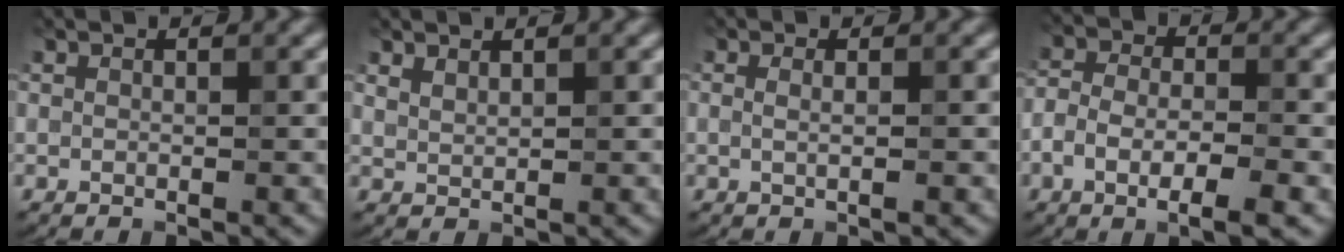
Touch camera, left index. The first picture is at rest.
{"total": 1.1, "force": [1.0, 0.2, 0.3], "torque": [-0.009, -0.002, 0.023]}
{"total": 1.7, "force": [0.4, 0.8, 1.5], "torque": [-0.006, -0.004, -0.009]}
{"total": 5.3, "force": [-2.0, 2.3, 4.3], "torque": [-0.080, -0.002, -0.041]}